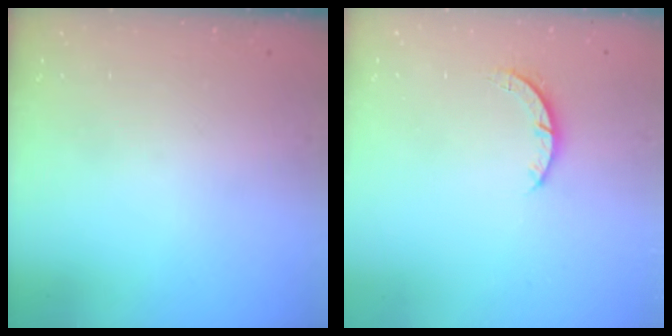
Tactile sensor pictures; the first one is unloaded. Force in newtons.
{"total": 2.7, "press": 2.7, "slide": 0.4}